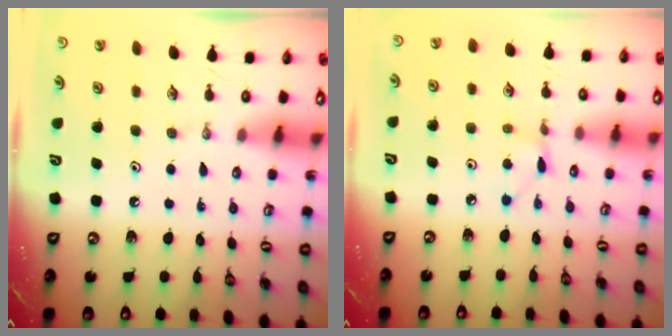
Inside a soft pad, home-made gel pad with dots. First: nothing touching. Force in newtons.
{"total": 2.7, "press": 2.7, "slide": 0.3}